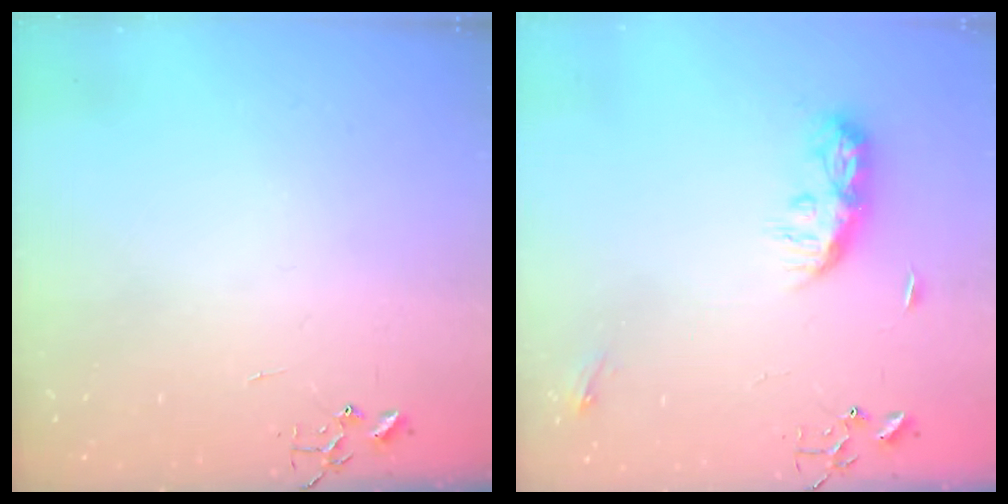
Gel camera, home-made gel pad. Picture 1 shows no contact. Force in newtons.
{"total": 8.7, "press": 8.7, "slide": 0.4}